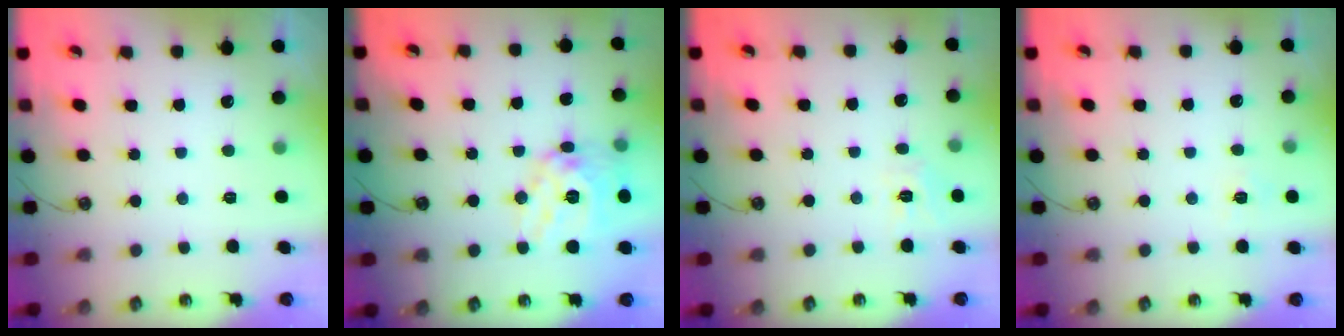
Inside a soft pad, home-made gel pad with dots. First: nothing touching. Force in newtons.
{"total": 15.6, "press": 15.5, "slide": 1.4}
{"total": 4.8, "press": 4.8, "slide": 0.7}
{"total": 6.0, "press": 6.0, "slide": 0.6}